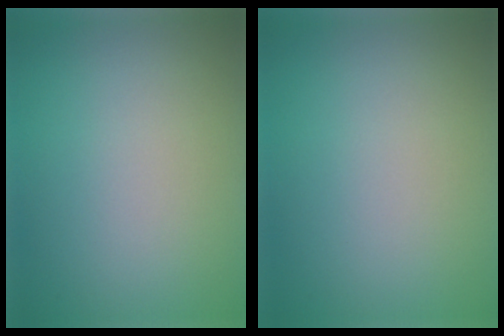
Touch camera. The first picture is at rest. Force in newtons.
{"total": 0.0}